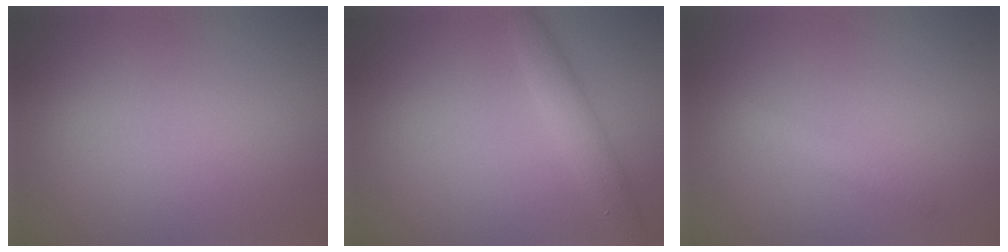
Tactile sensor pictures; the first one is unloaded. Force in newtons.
{"total": 2.3, "press": 2.3, "slide": 0.0}
{"total": 1.1, "press": 1.1, "slide": 0.2}